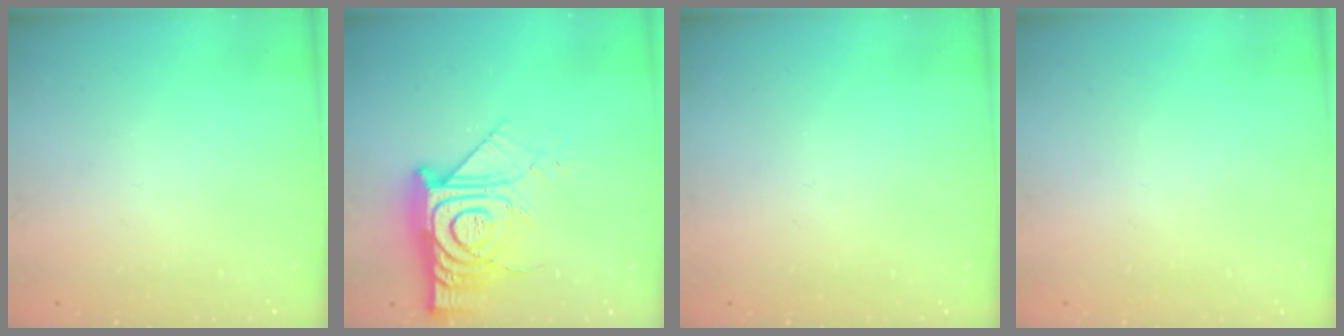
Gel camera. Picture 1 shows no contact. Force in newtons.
{"total": 17.3, "press": 17.2, "slide": 1.2}
{"total": 0.0}
{"total": 1.9, "press": 1.9, "slide": 0.1}